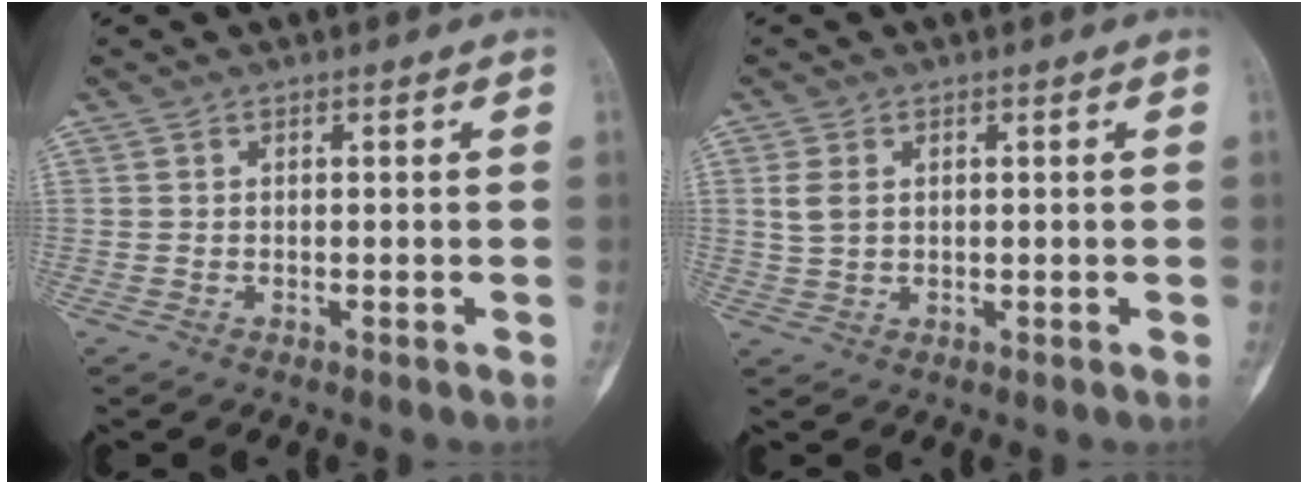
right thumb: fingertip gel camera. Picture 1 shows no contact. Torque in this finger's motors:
{"motor_torque": [-0.29, 0.61, 0.48, 0.05, 0.06]}